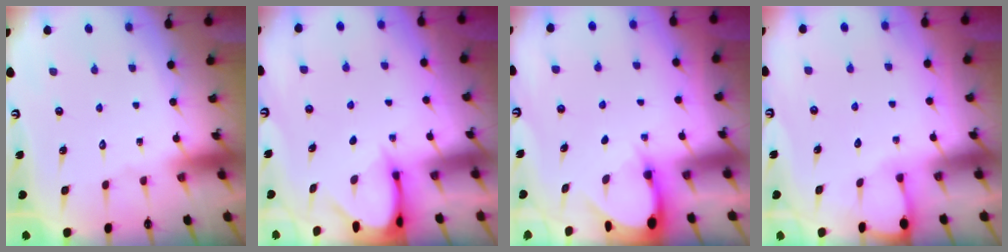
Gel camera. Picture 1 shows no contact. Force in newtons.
{"total": 3.8, "press": 3.7, "slide": 0.2}
{"total": 3.2, "press": 3.2, "slide": 0.3}
{"total": 2.2, "press": 2.2, "slide": 0.4}